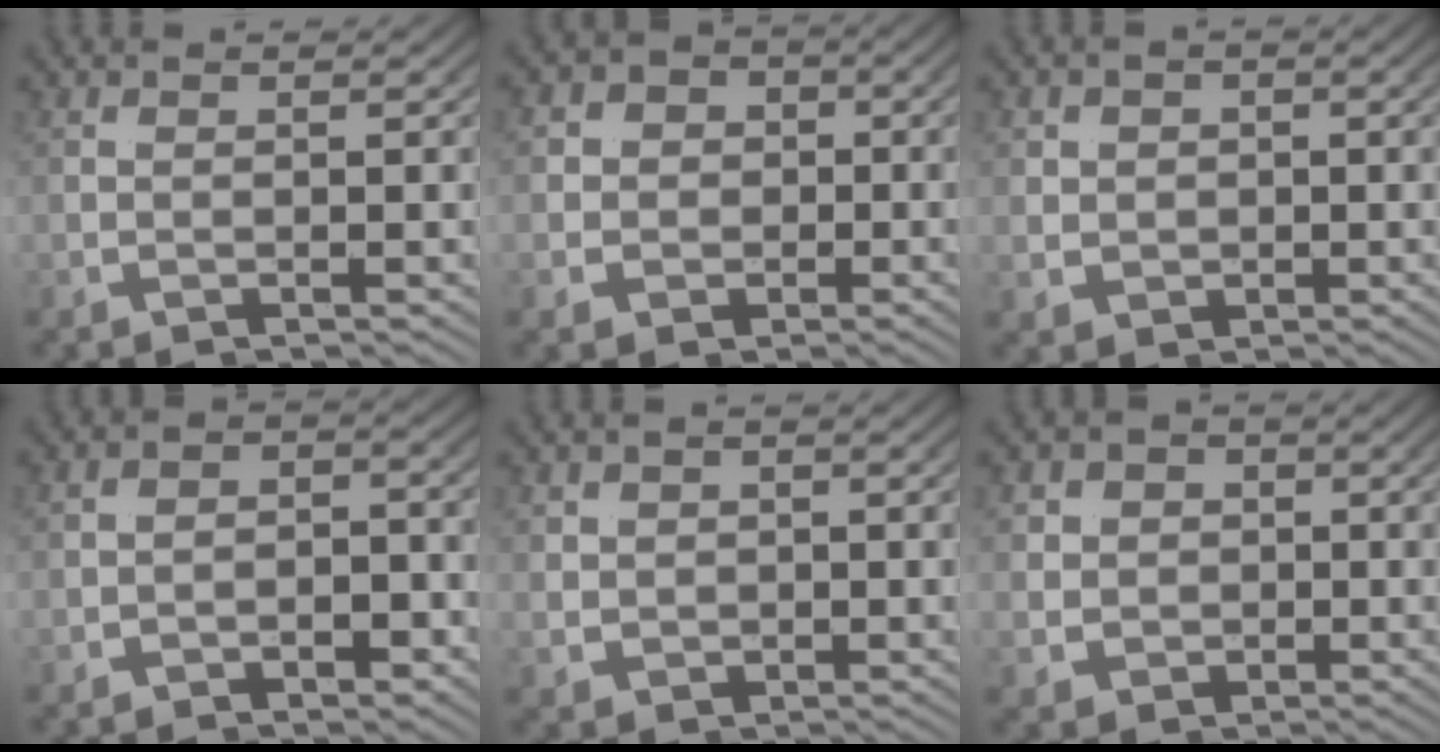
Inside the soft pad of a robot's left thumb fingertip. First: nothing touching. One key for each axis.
{"total": 11.0, "fx": 1.4, "fy": 8.9, "fz": 6.3, "tx": -0.098, "ty": 0.002, "tz": 0.009}
{"total": 2.6, "fx": 0.5, "fy": 2.4, "fz": 1.0, "tx": -0.016, "ty": -0.007, "tz": 0.013}
{"total": 5.4, "fx": -1.9, "fy": 4.3, "fz": 2.5, "tx": -0.056, "ty": -0.031, "tz": -0.021}
{"total": 2.3, "fx": 0.4, "fy": 2.1, "fz": 0.9, "tx": -0.015, "ty": -0.008, "tz": 0.012}
{"total": 7.1, "fx": 1.4, "fy": 5.9, "fz": 3.7, "tx": -0.064, "ty": -0.006, "tz": 0.019}